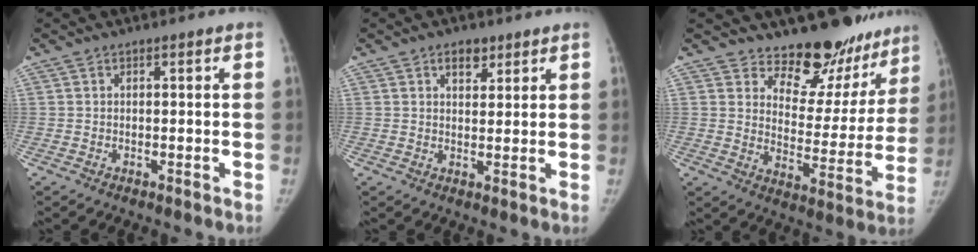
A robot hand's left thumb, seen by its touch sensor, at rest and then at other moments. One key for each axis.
{"total": 3.7, "fx": 2.3, "fy": 2.1, "fz": 2.0, "tx": -0.014, "ty": -0.012, "tz": 0.037}
{"total": 16.8, "fx": 14.6, "fy": 7.5, "fz": 3.8, "tx": 0.019, "ty": -0.122, "tz": 0.185}